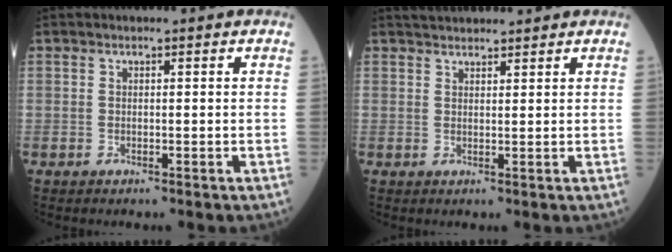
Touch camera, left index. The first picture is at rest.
{"total": 4.2, "force": [4.0, 0.7, 1.0], "torque": [-0.013, 0.028, 0.064]}